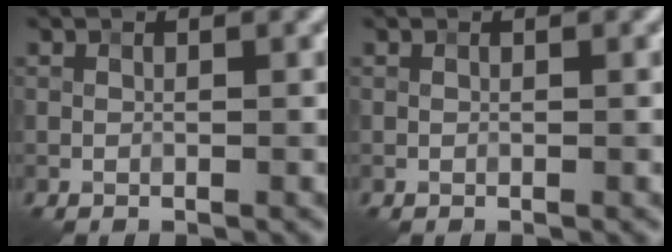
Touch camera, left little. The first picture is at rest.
{"total": 0.0}